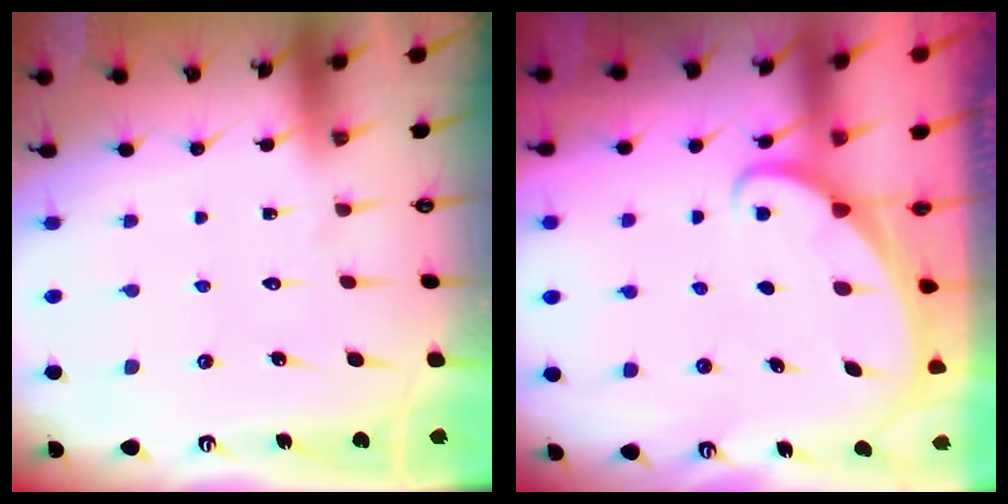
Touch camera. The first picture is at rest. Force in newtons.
{"total": 1.6, "press": 1.6, "slide": 0.1}